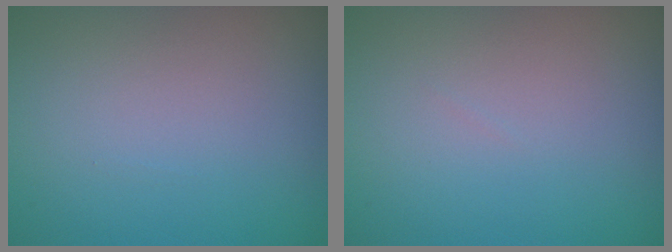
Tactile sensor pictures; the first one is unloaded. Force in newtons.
{"total": 0.0}